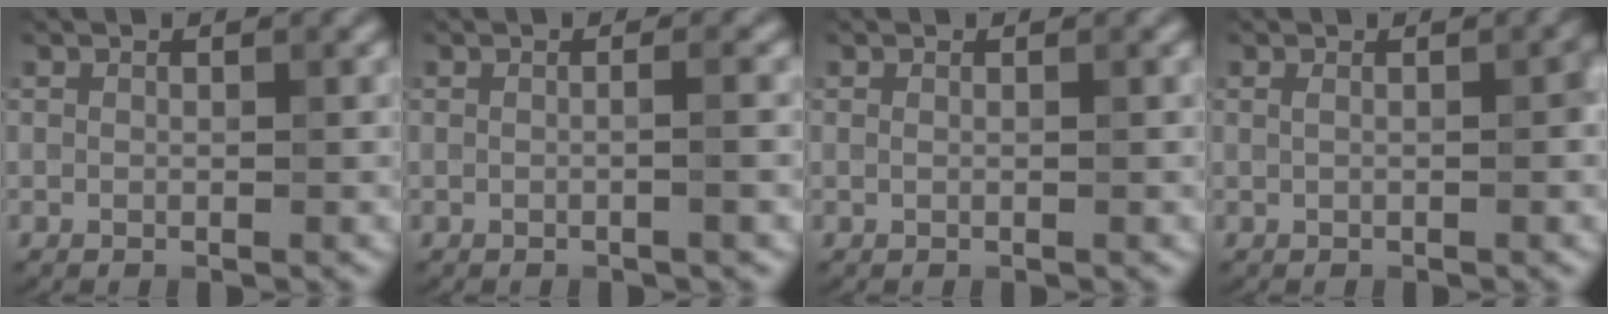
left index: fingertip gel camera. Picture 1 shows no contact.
{"total": 2.4, "force": [-0.3, 1.1, 2.1], "torque": [-0.002, 0.000, -0.024]}
{"total": 0.0}
{"total": 1.0, "force": [-0.1, 0.2, 1.0], "torque": [-0.017, 0.000, -0.005]}